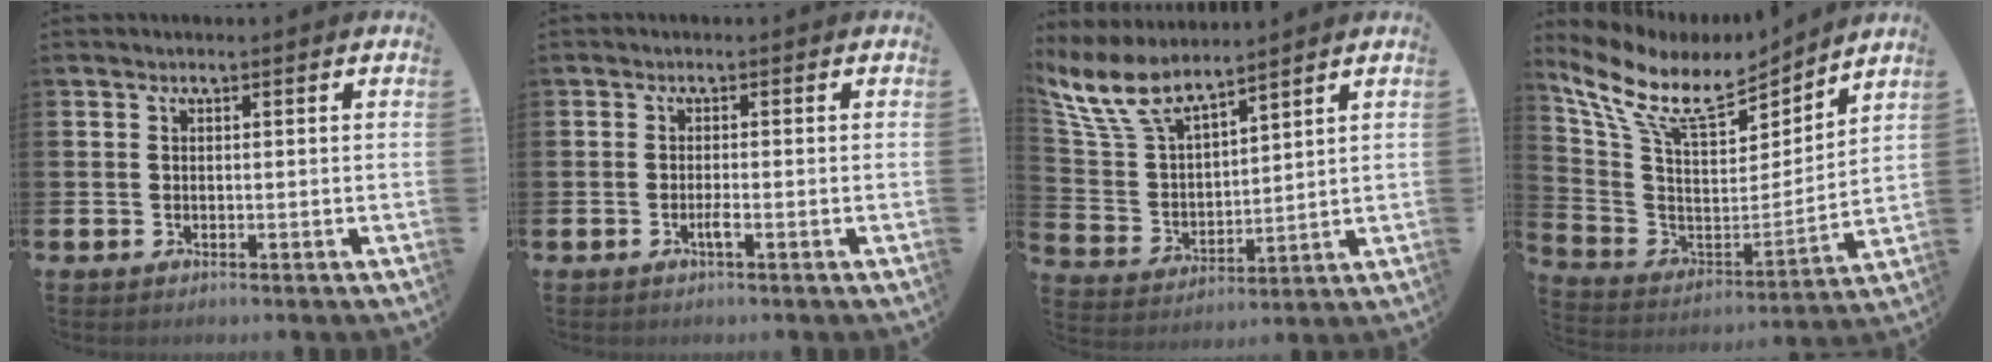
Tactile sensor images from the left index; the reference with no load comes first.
{"total": 1.1, "force": [-0.5, 0.0, 0.9], "torque": [-0.024, -0.001, -0.008]}
{"total": 8.9, "force": [7.9, 2.7, 3.3], "torque": [-0.104, -0.033, 0.146]}
{"total": 11.2, "force": [9.1, 4.1, 5.2], "torque": [-0.150, -0.053, 0.160]}